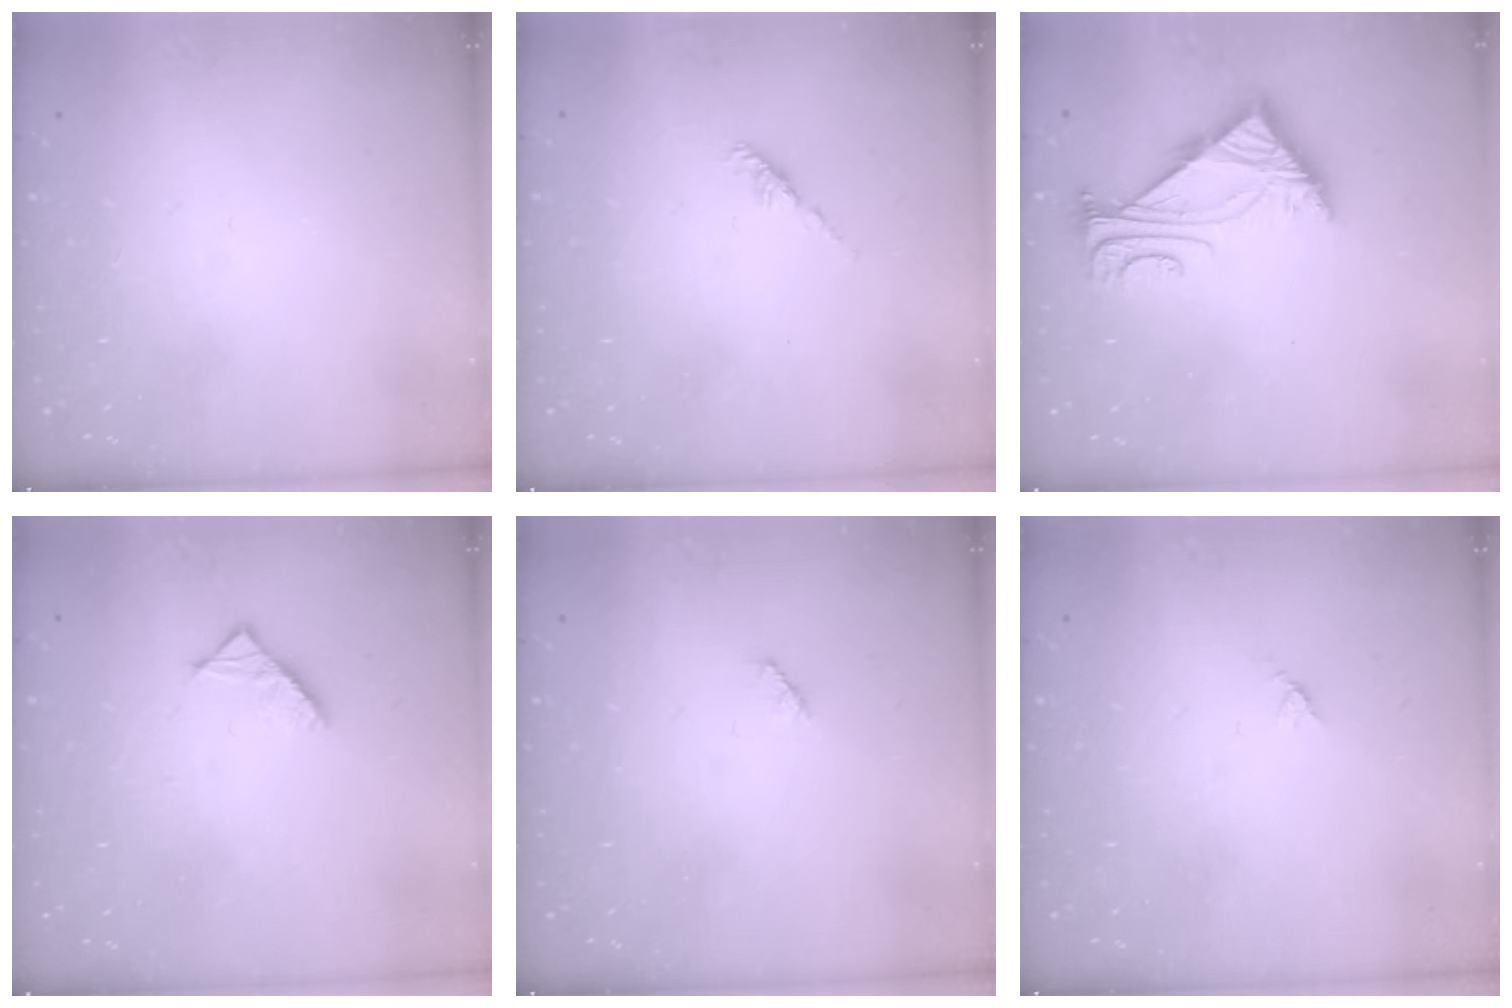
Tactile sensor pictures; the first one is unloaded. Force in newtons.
{"total": 2.2, "press": 2.1, "slide": 0.6}
{"total": 5.0, "press": 4.9, "slide": 1.0}
{"total": 3.3, "press": 3.2, "slide": 0.4}
{"total": 2.5, "press": 2.5, "slide": 0.3}
{"total": 2.9, "press": 2.9, "slide": 0.3}